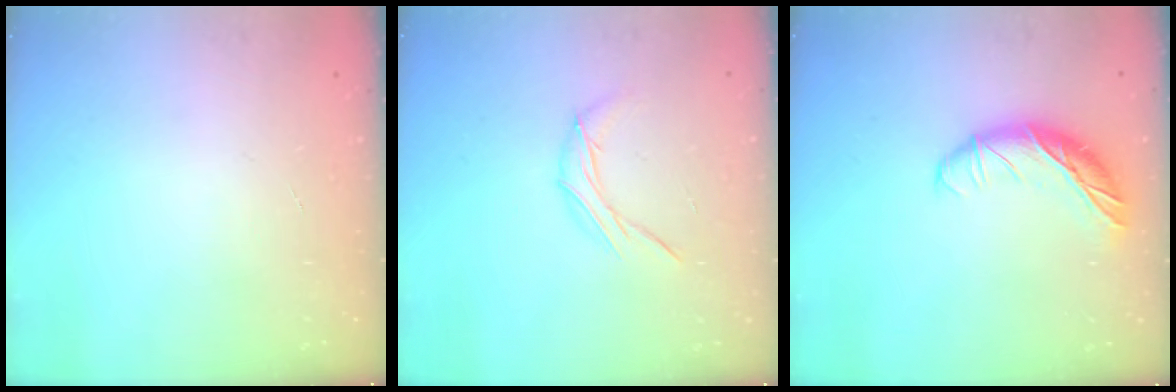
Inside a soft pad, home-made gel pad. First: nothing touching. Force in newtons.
{"total": 6.2, "press": 6.1, "slide": 0.4}
{"total": 14.5, "press": 14.5, "slide": 0.6}